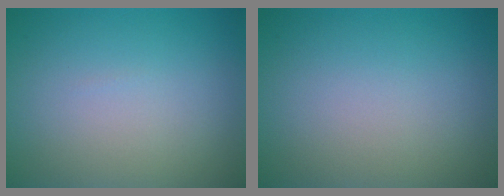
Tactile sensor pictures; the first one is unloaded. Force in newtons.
{"total": 0.0}